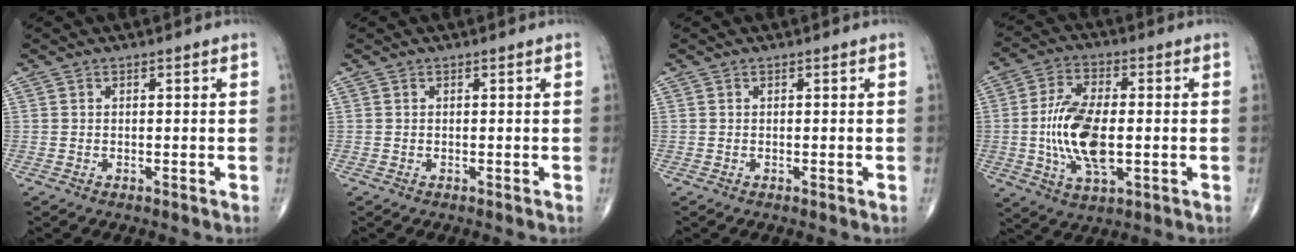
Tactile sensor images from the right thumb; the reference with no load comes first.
{"total": 0.0}
{"total": 0.0}
{"total": 13.9, "force": [-1.2, 6.5, 12.2], "torque": [-0.237, 0.000, -0.021]}